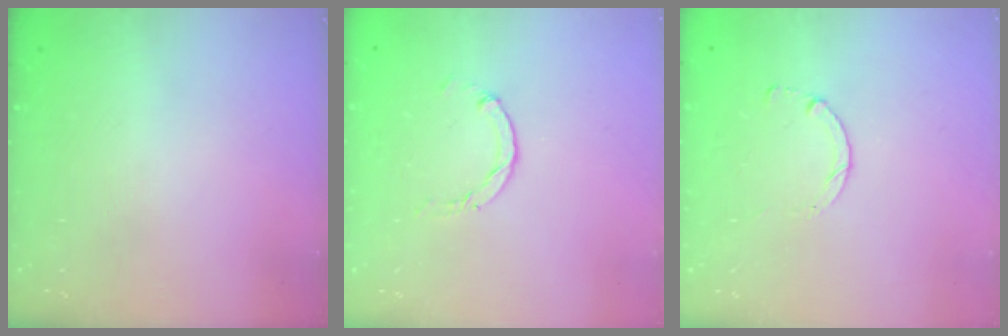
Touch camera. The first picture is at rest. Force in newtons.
{"total": 1.1, "press": 1.1, "slide": 0.2}
{"total": 0.0}